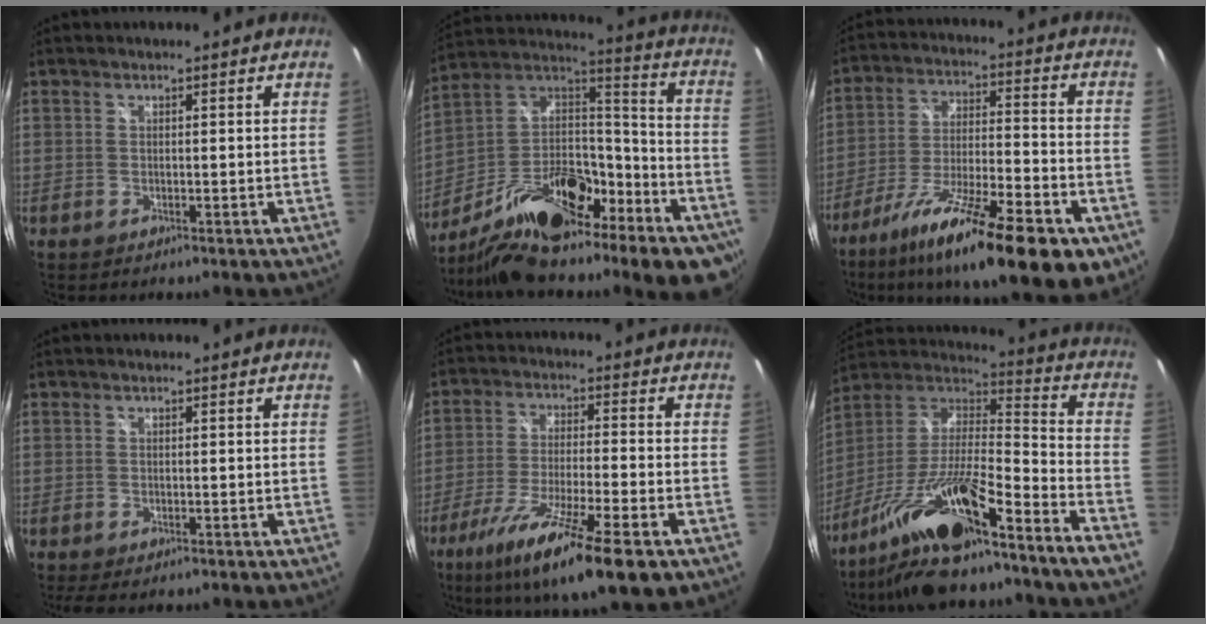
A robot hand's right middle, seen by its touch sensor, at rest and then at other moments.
{"total": 28.6, "force": [-16.7, 10.7, 20.7], "torque": [-0.327, -0.013, -0.265]}
{"total": 23.6, "force": [-14.4, 5.9, 17.7], "torque": [-0.294, -0.043, -0.227]}
{"total": 2.1, "force": [-1.4, 0.6, 1.4], "torque": [-0.027, -0.010, -0.019]}
{"total": 17.2, "force": [-10.1, 2.4, 13.7], "torque": [-0.262, -0.054, -0.176]}
{"total": 19.3, "force": [-12.8, 0.9, 14.5], "torque": [-0.259, -0.016, -0.239]}